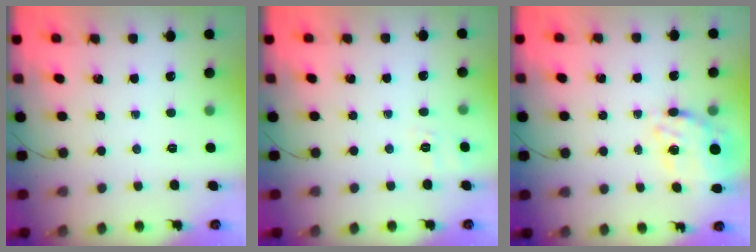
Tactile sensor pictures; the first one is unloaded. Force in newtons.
{"total": 2.7, "press": 2.0, "slide": 1.8}
{"total": 10.7, "press": 10.0, "slide": 3.7}